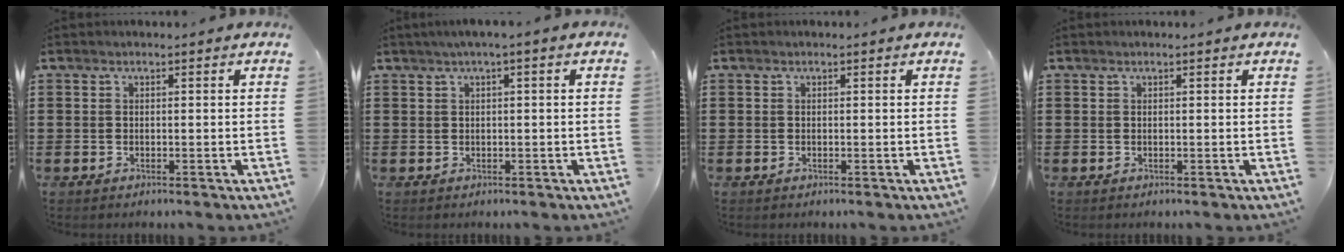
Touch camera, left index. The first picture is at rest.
{"total": 1.4, "force": [0.1, 0.0, 1.4], "torque": [-0.022, -0.003, 0.003]}
{"total": 0.0}
{"total": 0.0}